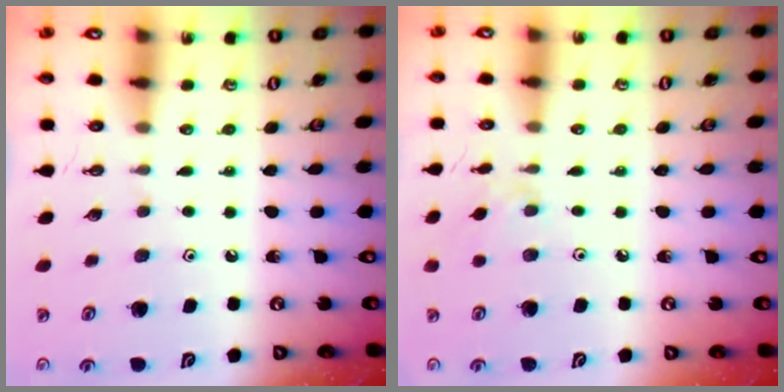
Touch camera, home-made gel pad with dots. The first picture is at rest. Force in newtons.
{"total": 2.9, "press": 2.8, "slide": 0.5}